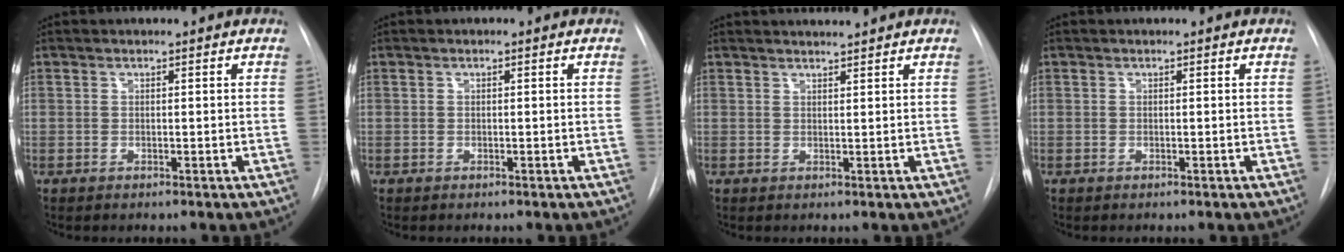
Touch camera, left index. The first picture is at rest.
{"total": 0.0}
{"total": 1.6, "force": [1.5, -0.5, 0.2], "torque": [-0.002, 0.005, 0.029]}
{"total": 0.0}